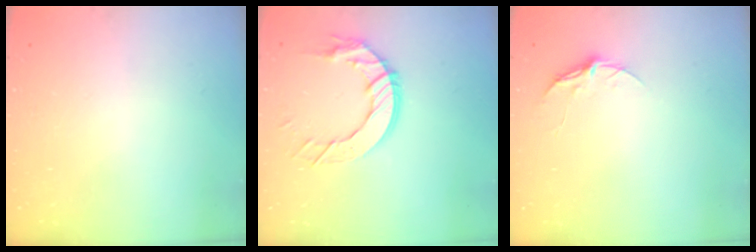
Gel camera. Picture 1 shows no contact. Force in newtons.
{"total": 11.6, "press": 11.6, "slide": 1.0}
{"total": 5.5, "press": 5.5, "slide": 0.5}